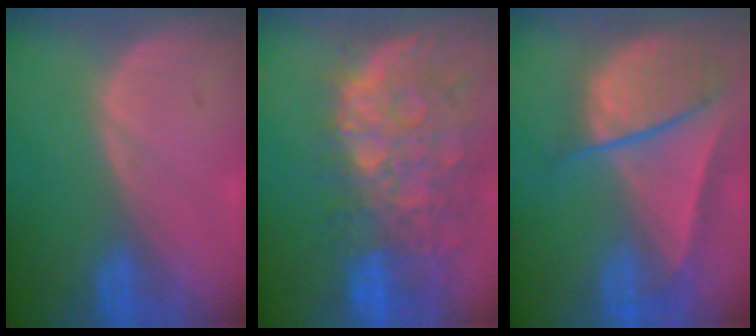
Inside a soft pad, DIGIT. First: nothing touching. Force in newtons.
{"total": 13.6, "press": 11.1, "slide": 7.9}
{"total": 9.3, "press": 8.1, "slide": 4.7}